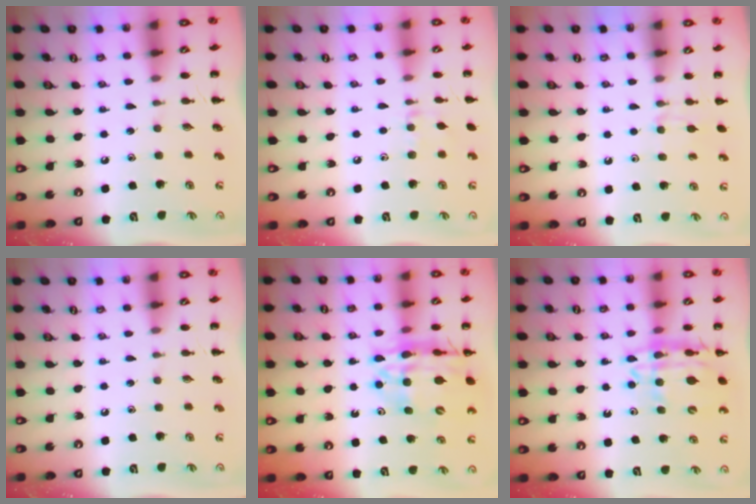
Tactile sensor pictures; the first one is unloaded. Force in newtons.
{"total": 6.0, "press": 5.8, "slide": 1.6}
{"total": 4.4, "press": 4.1, "slide": 1.7}
{"total": 0.0}
{"total": 16.7, "press": 16.2, "slide": 4.2}
{"total": 12.6, "press": 12.2, "slide": 3.2}